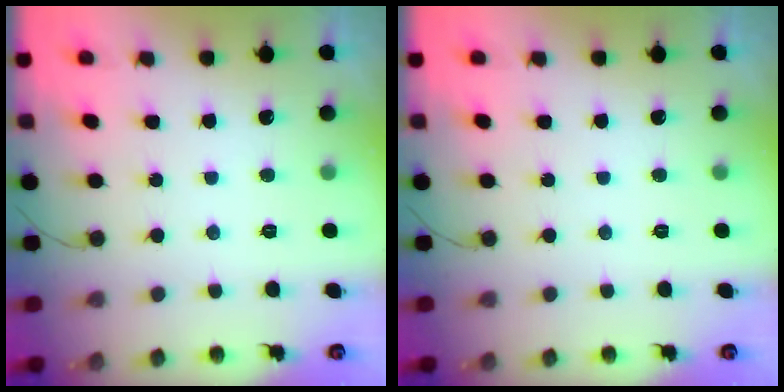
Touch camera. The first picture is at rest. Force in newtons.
{"total": 0.0}